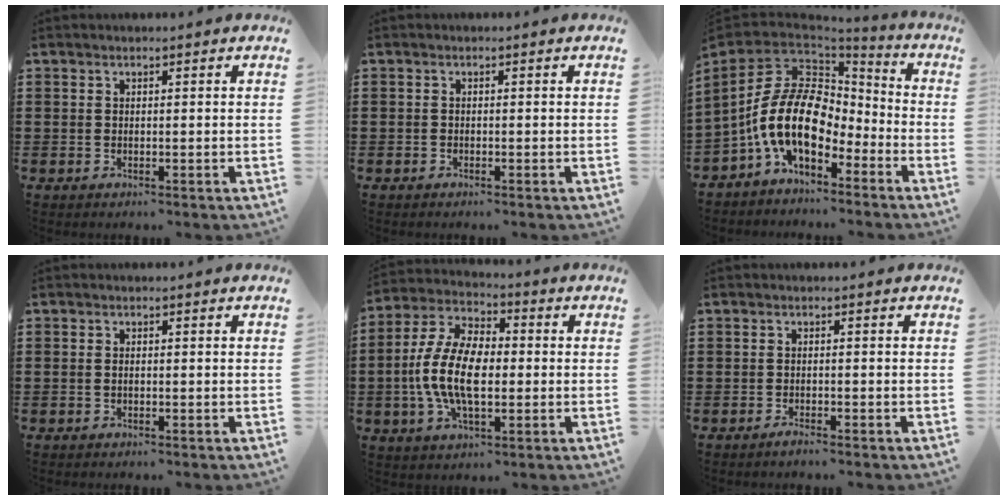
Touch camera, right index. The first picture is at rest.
{"total": 0.7, "force": [-0.6, 0.2, -0.1], "torque": [0.001, 0.000, -0.013]}
{"total": 15.4, "force": [-3.6, 9.3, 11.7], "torque": [-0.265, 0.018, -0.075]}
{"total": 0.6, "force": [-0.1, 0.3, 0.5], "torque": [-0.012, -0.001, -0.002]}
{"total": 11.0, "force": [-1.6, 5.7, 9.2], "torque": [-0.219, -0.004, -0.036]}
{"total": 1.1, "force": [-1.0, 0.1, 0.4], "torque": [-0.009, -0.006, -0.019]}